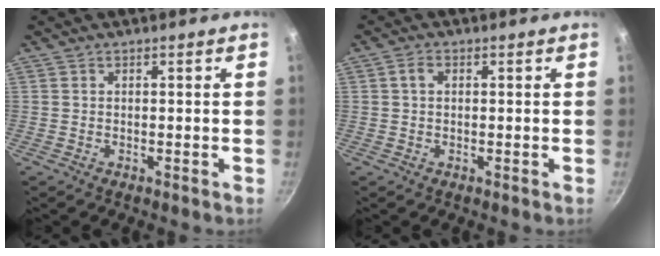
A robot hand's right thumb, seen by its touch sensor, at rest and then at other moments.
{"total": 2.0, "force": [0.4, 1.4, 1.3], "torque": [-0.024, 0.006, 0.005]}